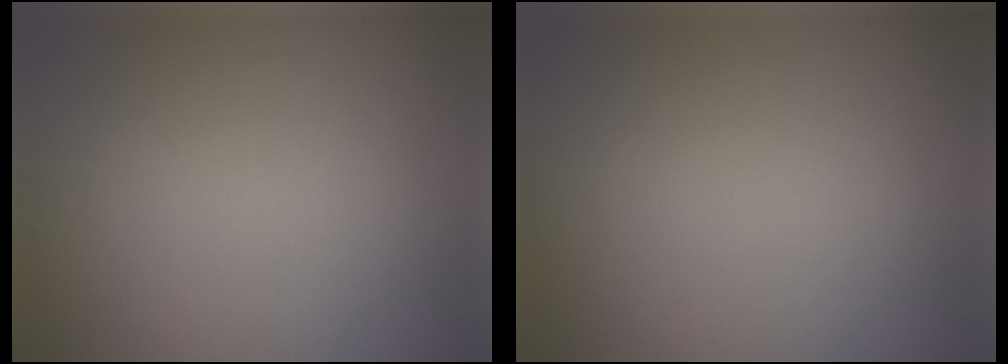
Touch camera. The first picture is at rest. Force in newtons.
{"total": 0.0}